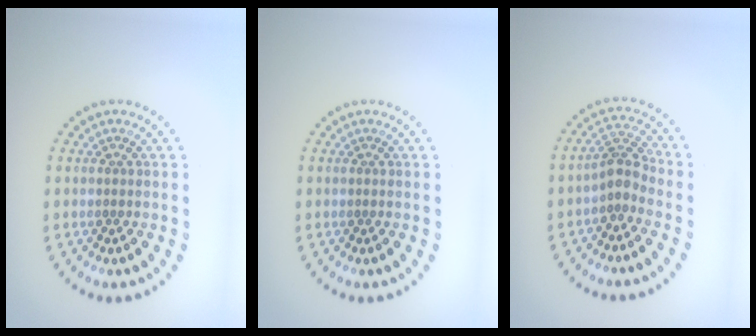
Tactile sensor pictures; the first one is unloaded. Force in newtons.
{"total": 0.0}
{"total": 2.5, "press": 1.9, "slide": 1.7}